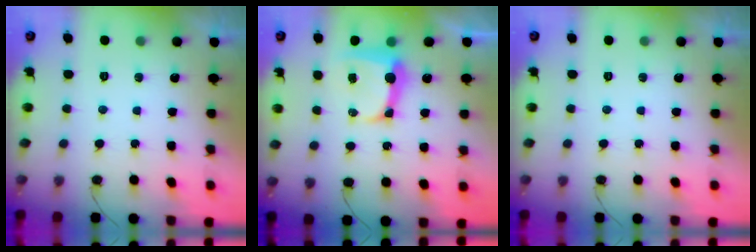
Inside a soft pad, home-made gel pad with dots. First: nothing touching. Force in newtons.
{"total": 10.2, "press": 10.2, "slide": 1.3}
{"total": 0.0}